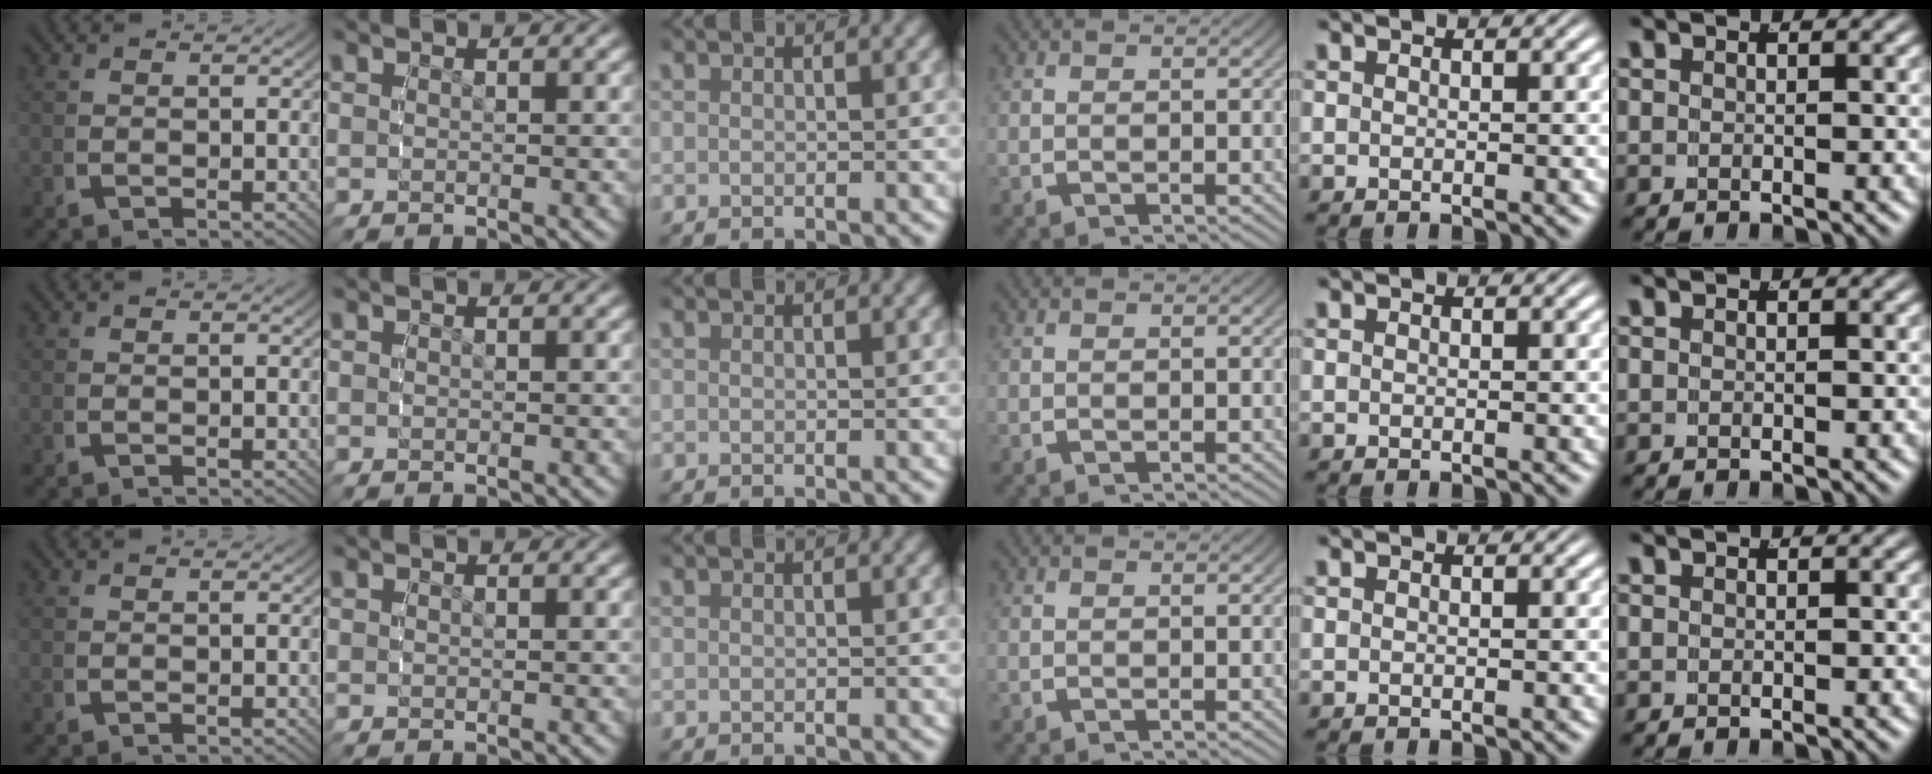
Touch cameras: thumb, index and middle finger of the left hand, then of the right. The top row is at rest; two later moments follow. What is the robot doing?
{"motion": "reach", "object": "jewelry box"}